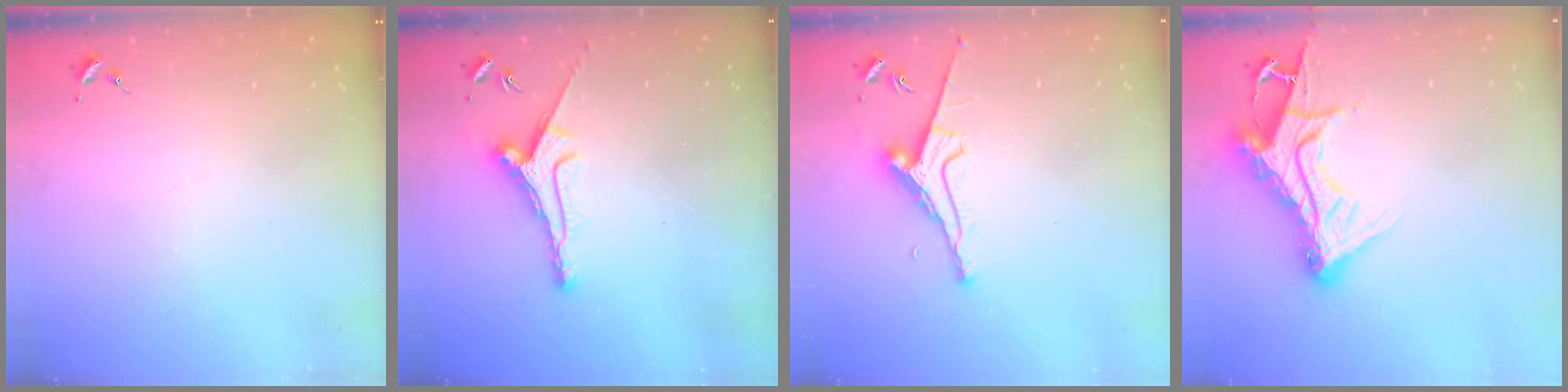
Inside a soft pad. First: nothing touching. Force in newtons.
{"total": 8.4, "press": 8.4, "slide": 0.3}
{"total": 9.1, "press": 9.0, "slide": 1.2}
{"total": 16.5, "press": 16.4, "slide": 1.8}